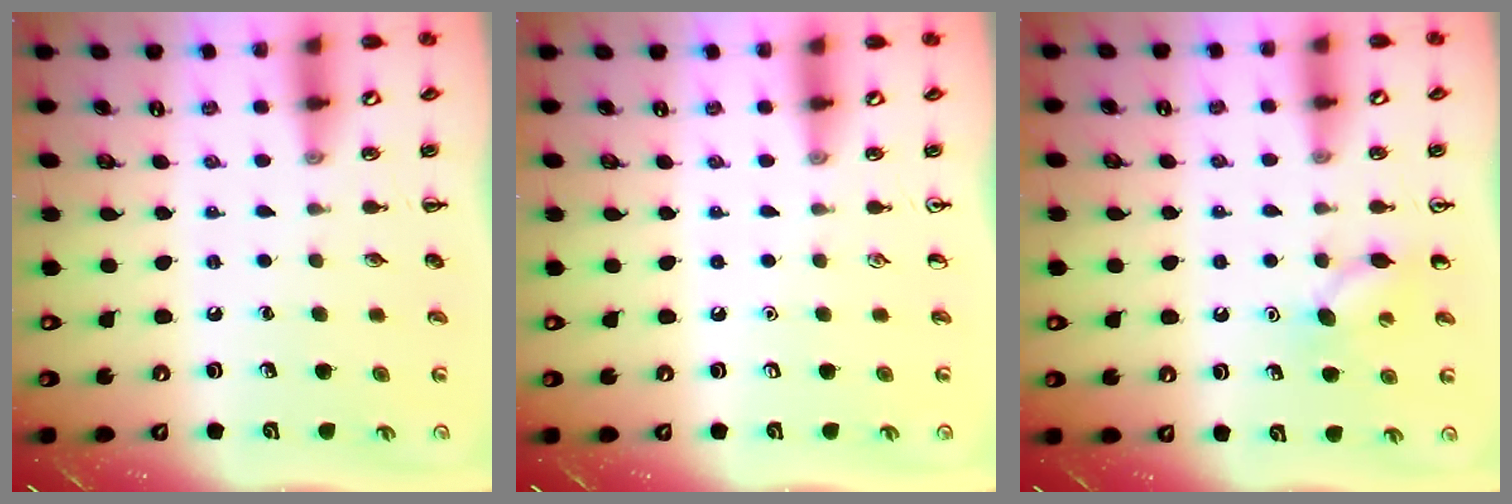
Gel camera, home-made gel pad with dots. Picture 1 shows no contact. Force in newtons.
{"total": 0.0}
{"total": 7.5, "press": 7.3, "slide": 2.0}